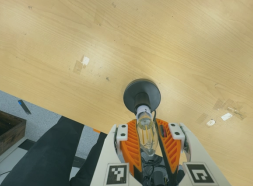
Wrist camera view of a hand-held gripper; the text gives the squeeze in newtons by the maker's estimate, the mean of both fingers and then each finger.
{"total": 12.9, "left": 12.8, "right": 13.0}